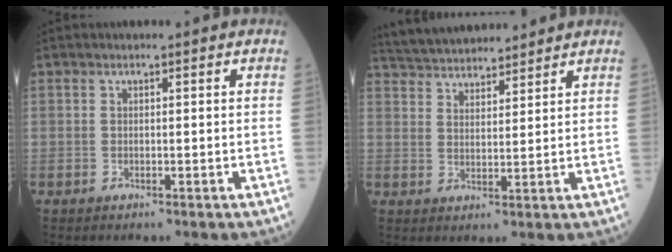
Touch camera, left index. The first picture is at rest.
{"total": 12.3, "force": [11.6, 2.2, 3.5], "torque": [-0.067, 0.037, 0.192]}